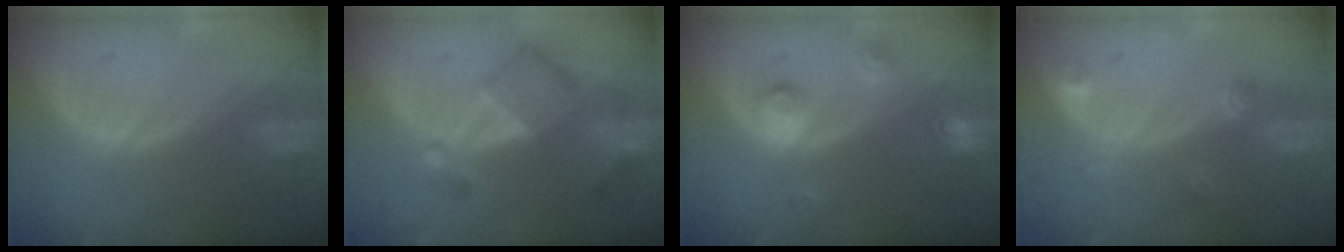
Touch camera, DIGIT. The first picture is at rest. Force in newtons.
{"total": 7.5, "press": 6.5, "slide": 3.7}
{"total": 3.5, "press": 3.2, "slide": 1.4}
{"total": 2.7, "press": 2.7, "slide": 0.3}